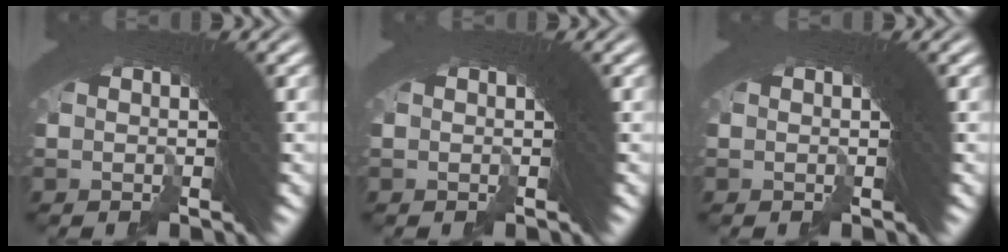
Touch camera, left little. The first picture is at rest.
{"total": 0.0}
{"total": 0.0}